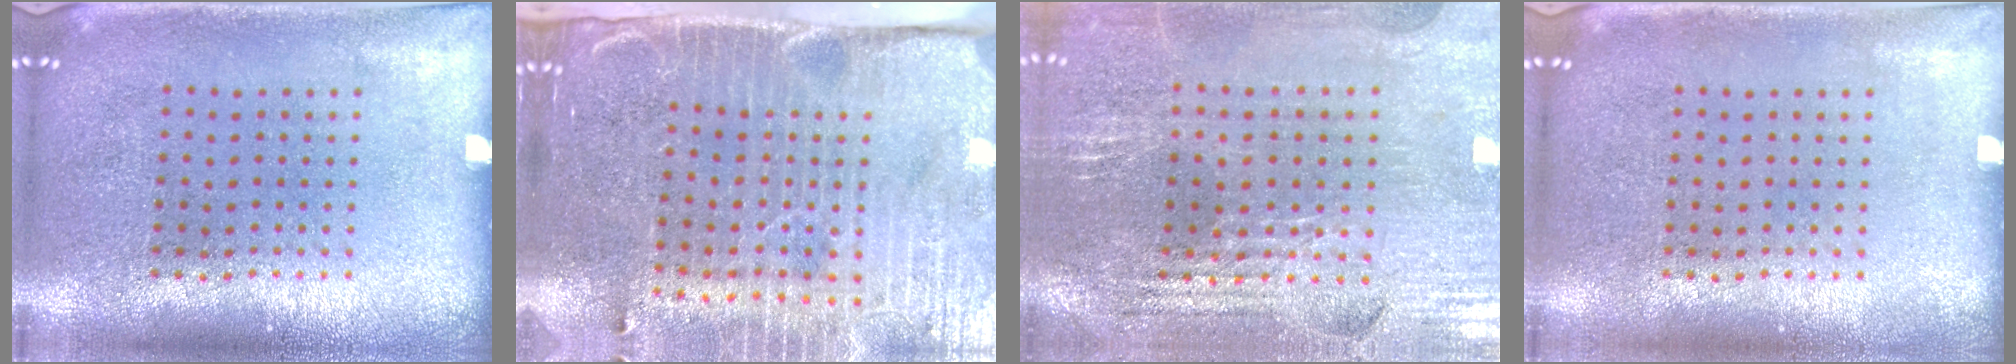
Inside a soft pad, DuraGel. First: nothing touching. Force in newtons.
{"total": 4.5, "press": 3.7, "slide": 2.6}
{"total": 2.7, "press": 2.7, "slide": 0.5}
{"total": 0.0}